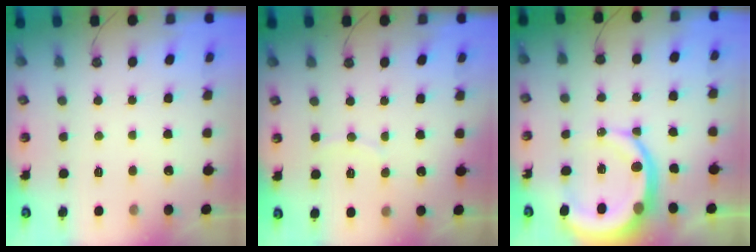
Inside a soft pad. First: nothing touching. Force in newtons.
{"total": 4.7, "press": 4.7, "slide": 0.5}
{"total": 12.6, "press": 12.5, "slide": 1.6}